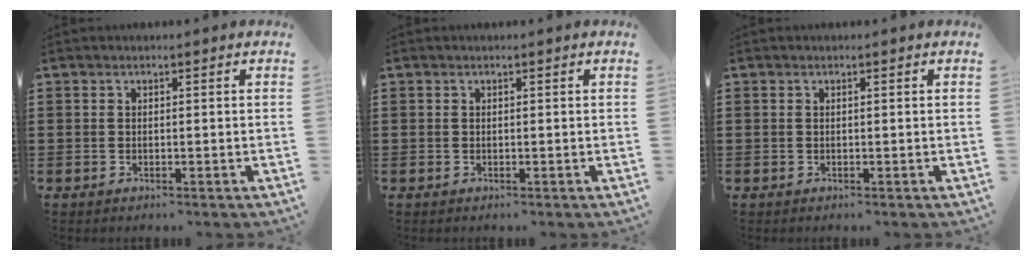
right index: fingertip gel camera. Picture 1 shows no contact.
{"total": 0.0}
{"total": 0.0}